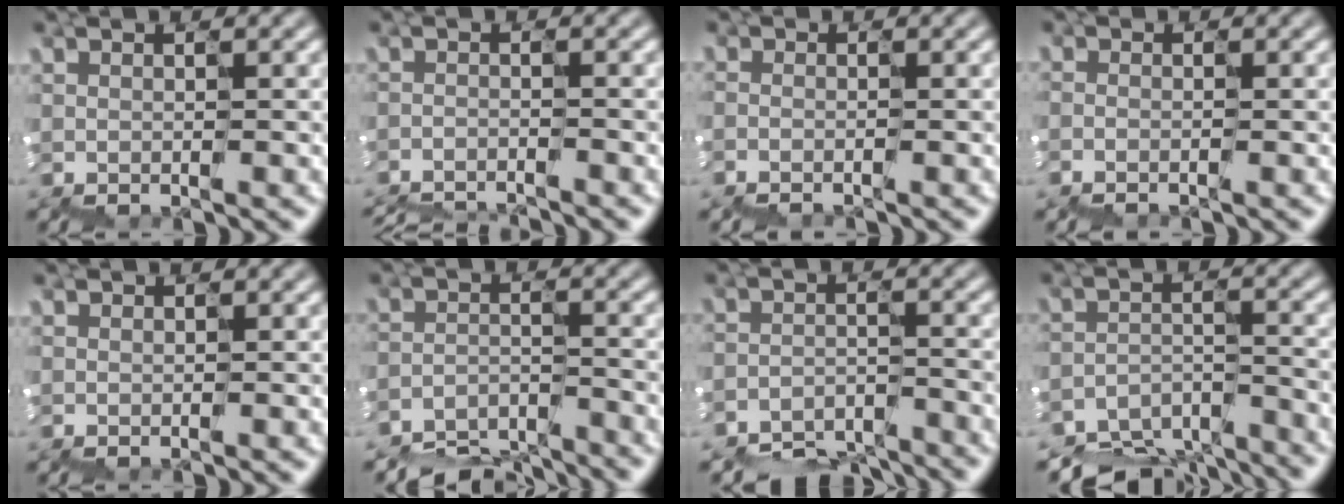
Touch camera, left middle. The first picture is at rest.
{"total": 5.4, "force": [-5.3, 0.4, 0.9], "torque": [0.000, -0.022, -0.075]}
{"total": 1.6, "force": [-1.6, -0.2, -0.2], "torque": [0.008, -0.021, -0.028]}
{"total": 1.4, "force": [-1.3, -0.3, -0.3], "torque": [0.011, -0.020, -0.025]}
{"total": 0.0}
{"total": 6.8, "force": [-6.8, 0.4, -0.1], "torque": [-0.009, -0.023, -0.115]}
{"total": 6.4, "force": [-6.3, 0.8, 0.5], "torque": [-0.021, -0.026, -0.099]}
{"total": 8.8, "force": [-8.6, 1.7, 1.0], "torque": [-0.036, -0.008, -0.124]}